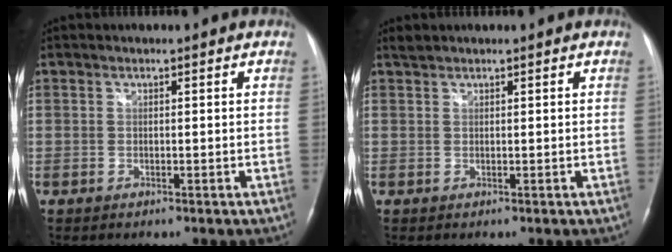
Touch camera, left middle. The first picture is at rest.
{"total": 0.8, "force": [0.8, 0.1, 0.1], "torque": [-0.010, 0.010, 0.021]}